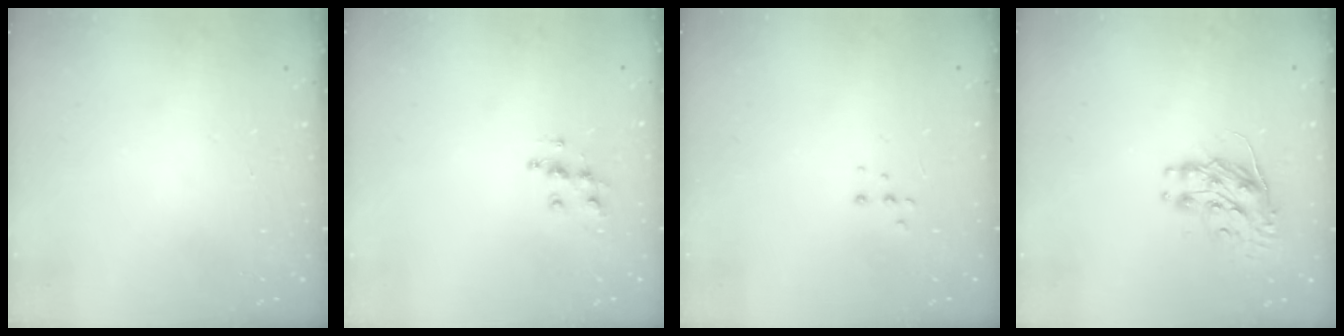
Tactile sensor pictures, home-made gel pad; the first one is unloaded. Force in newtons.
{"total": 7.3, "press": 7.3, "slide": 0.1}
{"total": 4.0, "press": 3.9, "slide": 0.8}
{"total": 8.9, "press": 8.9, "slide": 0.3}